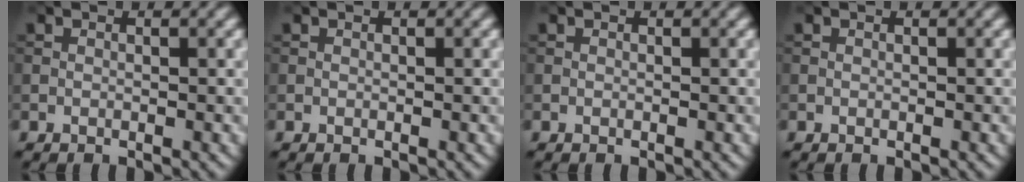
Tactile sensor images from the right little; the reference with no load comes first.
{"total": 0.0}
{"total": 0.0}
{"total": 0.0}